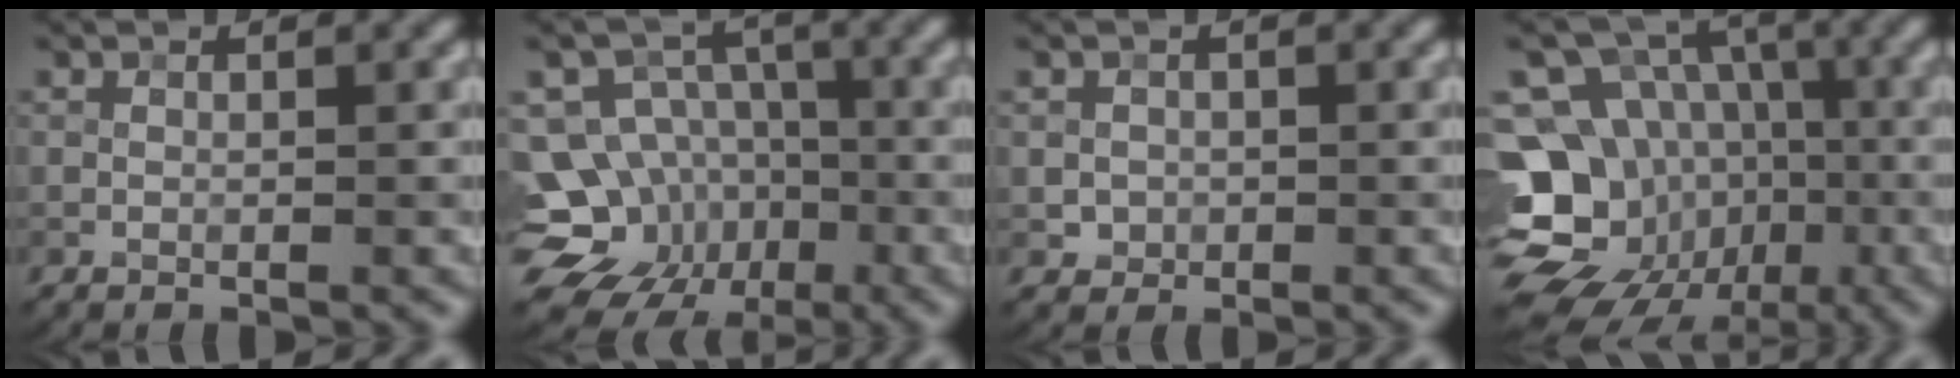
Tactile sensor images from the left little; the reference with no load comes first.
{"total": 13.8, "force": [-5.2, 12.0, 4.5], "torque": [-0.083, -0.016, -0.097]}
{"total": 1.1, "force": [0.0, 1.1, 0.1], "torque": [0.003, -0.004, 0.003]}
{"total": 15.5, "force": [-5.7, 12.9, 6.4], "torque": [-0.129, -0.006, -0.101]}